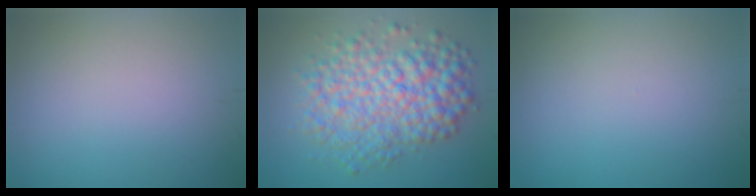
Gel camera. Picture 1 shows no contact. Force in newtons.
{"total": 7.4, "press": 7.4, "slide": 0.1}
{"total": 0.0}